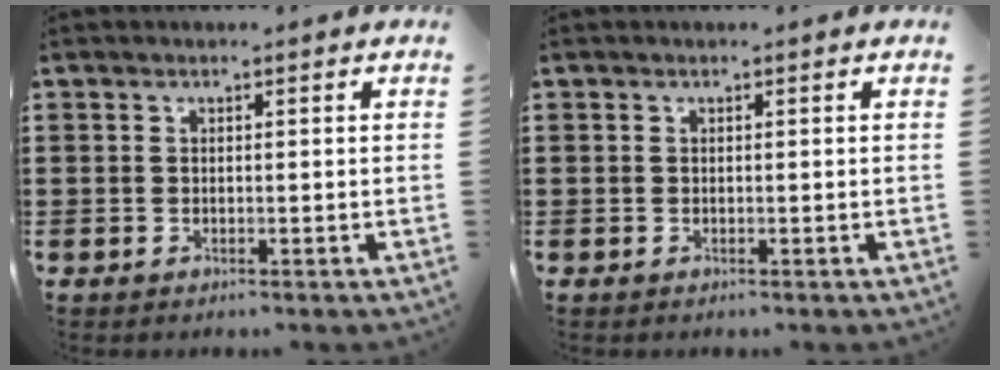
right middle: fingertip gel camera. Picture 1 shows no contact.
{"total": 0.0}